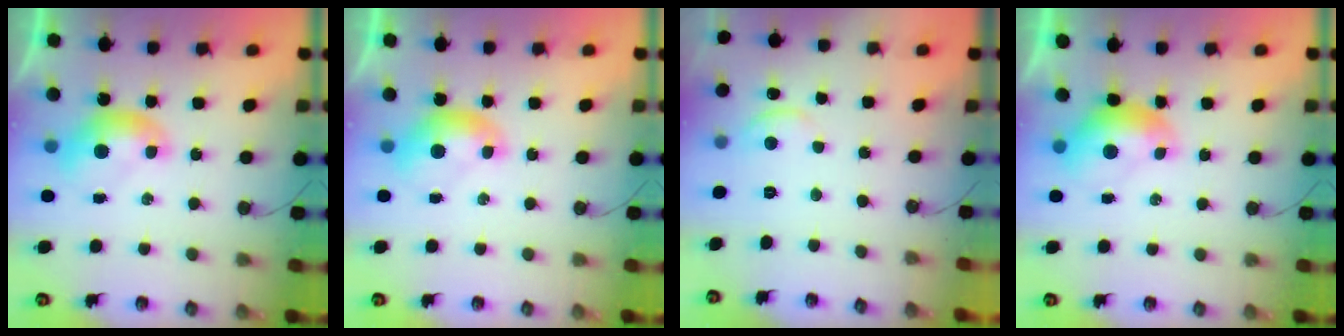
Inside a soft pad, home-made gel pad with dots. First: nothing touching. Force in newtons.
{"total": 0.0}
{"total": 1.2, "press": 1.0, "slide": 0.6}
{"total": 0.6, "press": 0.5, "slide": 0.4}